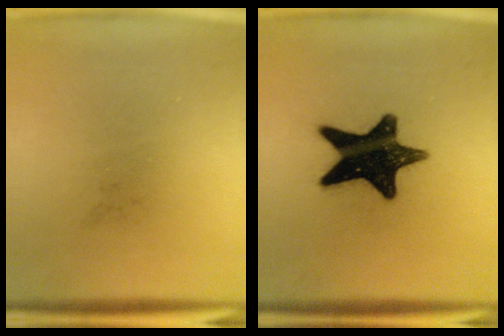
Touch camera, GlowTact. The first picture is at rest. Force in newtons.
{"total": 15.7}